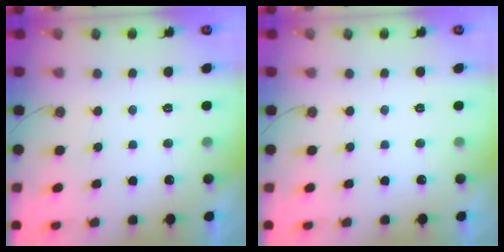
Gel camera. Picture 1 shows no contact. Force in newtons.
{"total": 0.0}